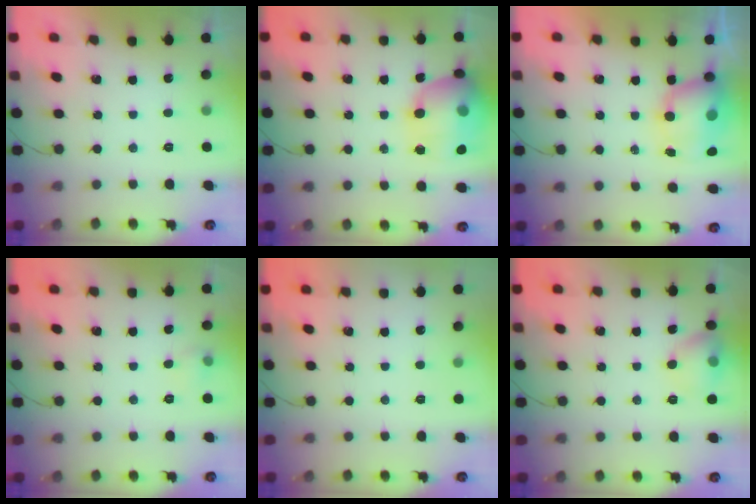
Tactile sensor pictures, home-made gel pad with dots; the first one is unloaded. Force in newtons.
{"total": 20.0, "press": 19.7, "slide": 3.2}
{"total": 9.5, "press": 9.2, "slide": 2.6}
{"total": 4.0, "press": 3.7, "slide": 1.4}
{"total": 0.0}
{"total": 9.3, "press": 9.1, "slide": 1.9}